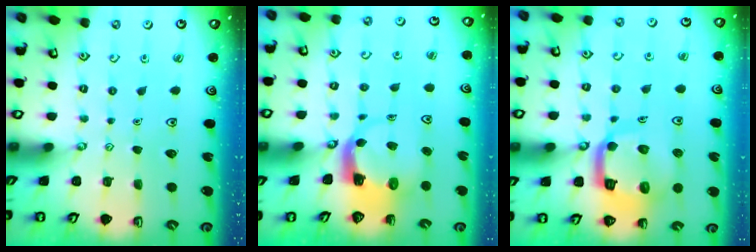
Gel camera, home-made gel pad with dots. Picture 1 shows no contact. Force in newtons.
{"total": 4.1, "press": 4.0, "slide": 0.8}
{"total": 15.1, "press": 14.9, "slide": 1.8}